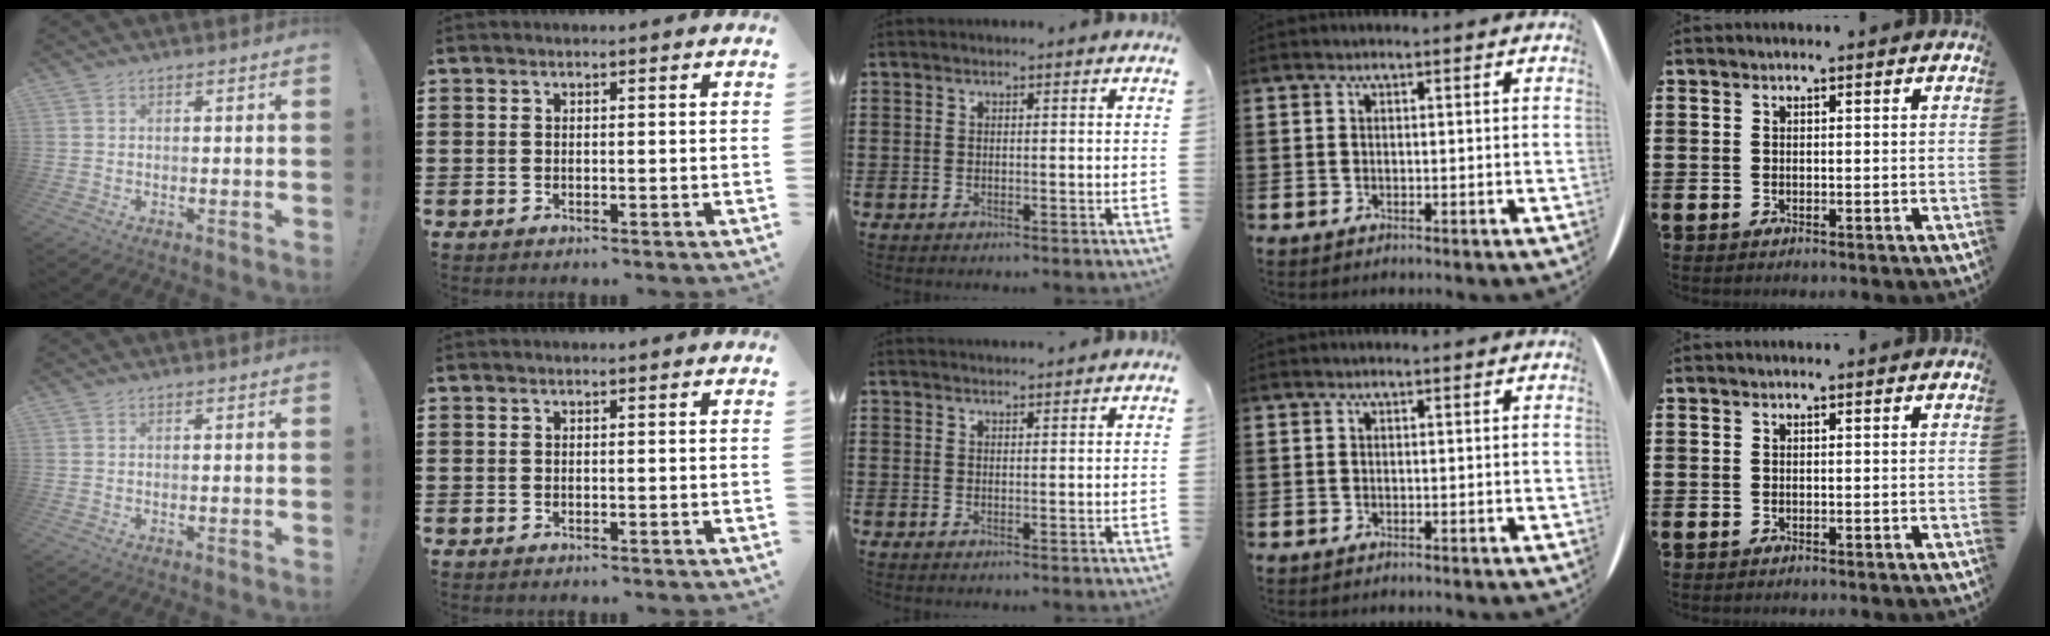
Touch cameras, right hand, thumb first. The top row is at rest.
{"middle": {"total": 1.3, "force": [1.3, -0.1, 0.0], "torque": [-0.003, -0.001, 0.024]}}